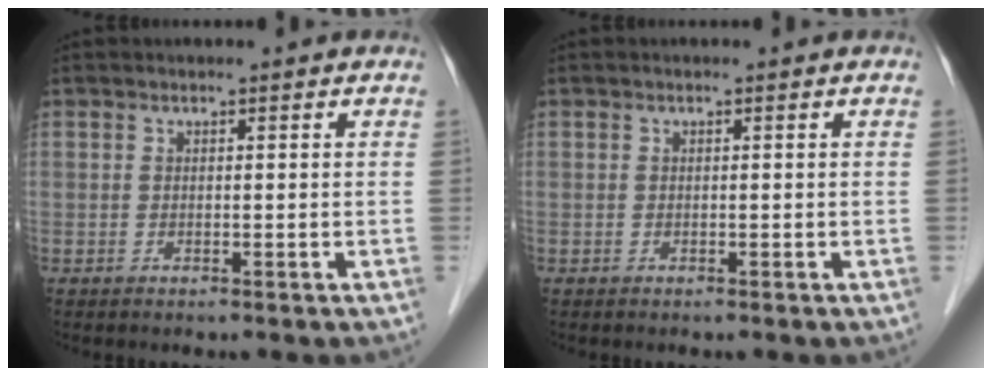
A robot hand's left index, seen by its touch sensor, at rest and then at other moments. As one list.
[{"total": 0.0}]